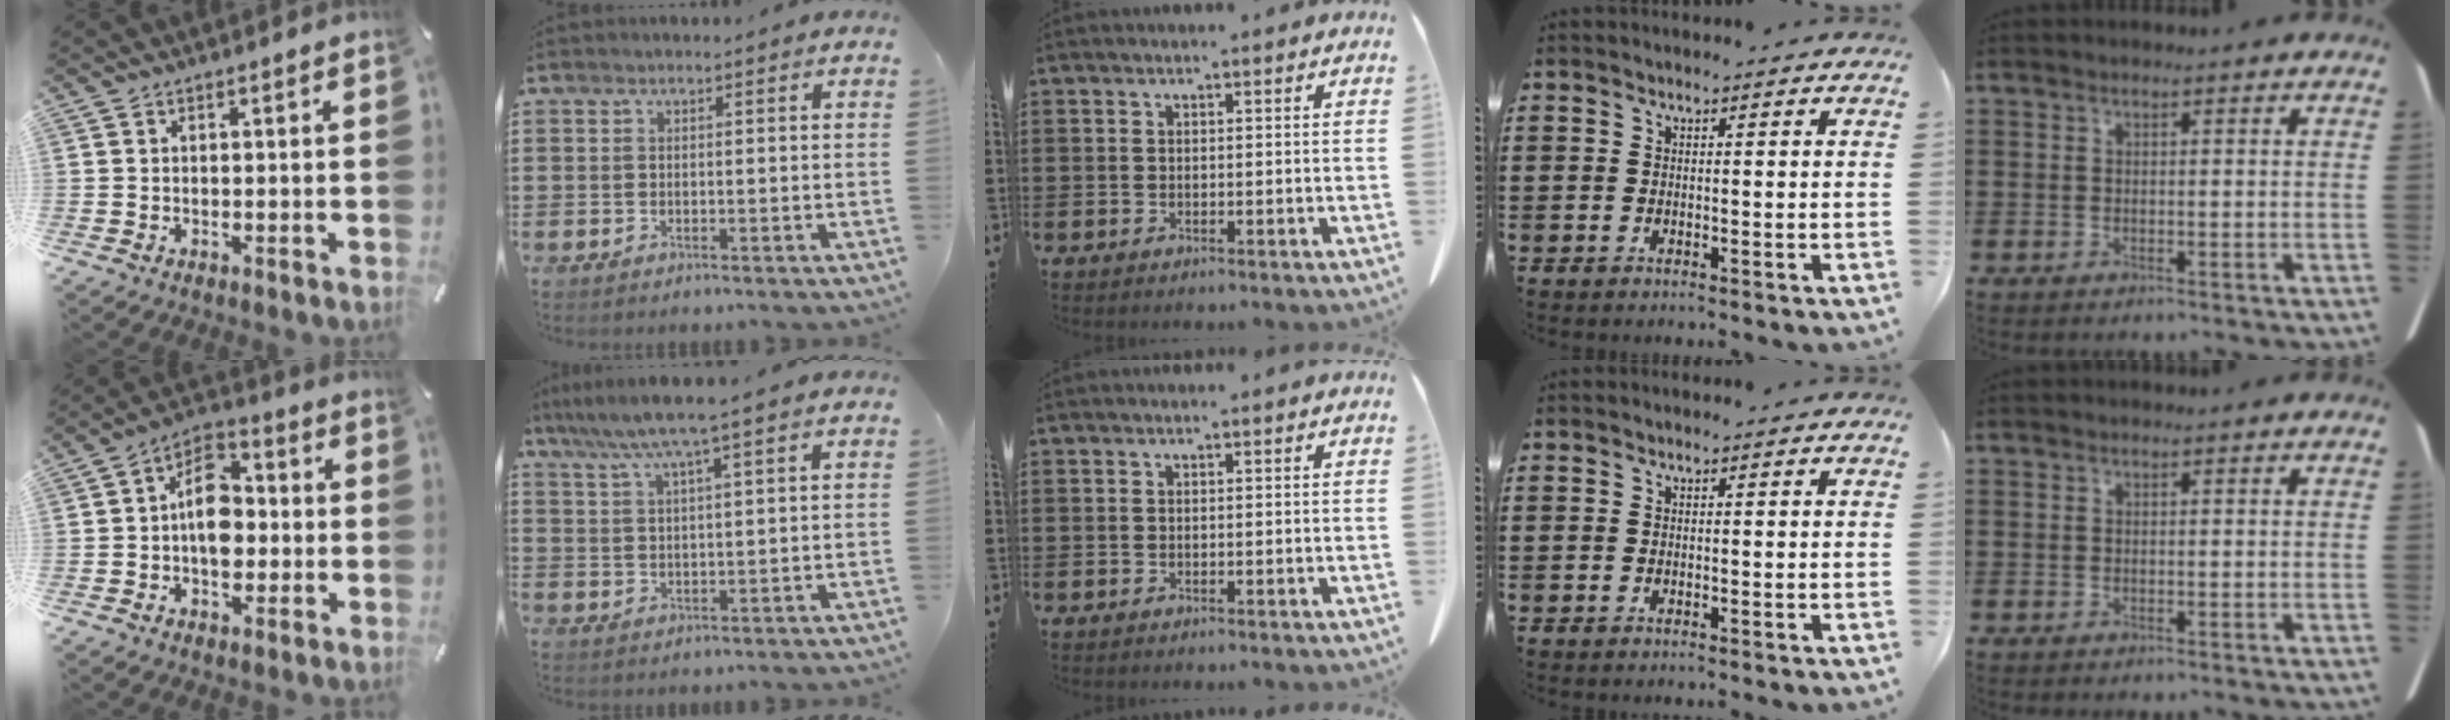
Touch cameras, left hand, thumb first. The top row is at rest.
{"thumb": {"total": 11.1, "force": [-1.2, 7.7, 7.8], "torque": [-0.132, 0.014, -0.022]}, "index": {"total": 5.6, "force": [4.1, -0.3, 3.8], "torque": [-0.085, -0.011, 0.069]}}